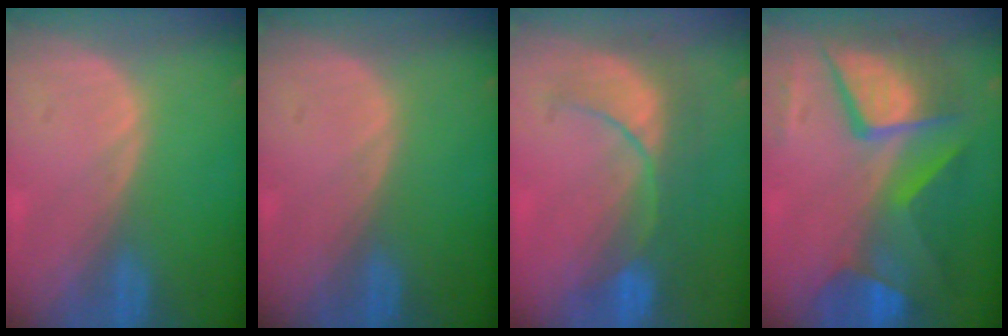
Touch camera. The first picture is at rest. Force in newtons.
{"total": 0.0}
{"total": 8.4, "press": 8.2, "slide": 1.8}
{"total": 11.3, "press": 11.3, "slide": 1.2}